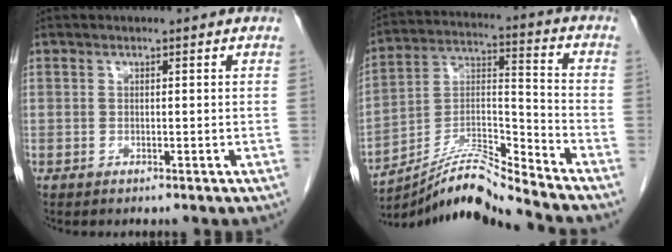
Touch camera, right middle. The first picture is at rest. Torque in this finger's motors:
{"motor_torque": [-0.10, -0.52, 0.04, 0.04]}